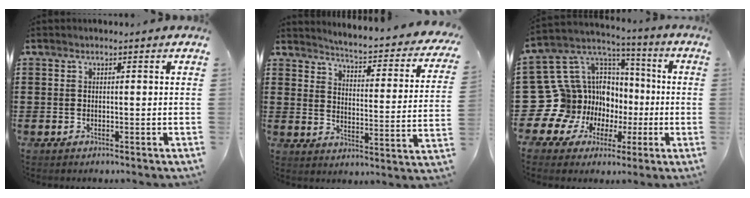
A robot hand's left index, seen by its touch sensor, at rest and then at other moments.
{"total": 3.4, "force": [3.2, -0.6, 1.0], "torque": [-0.034, -0.040, 0.041]}
{"total": 15.6, "force": [-3.6, 14.4, 4.8], "torque": [-0.162, -0.023, -0.028]}